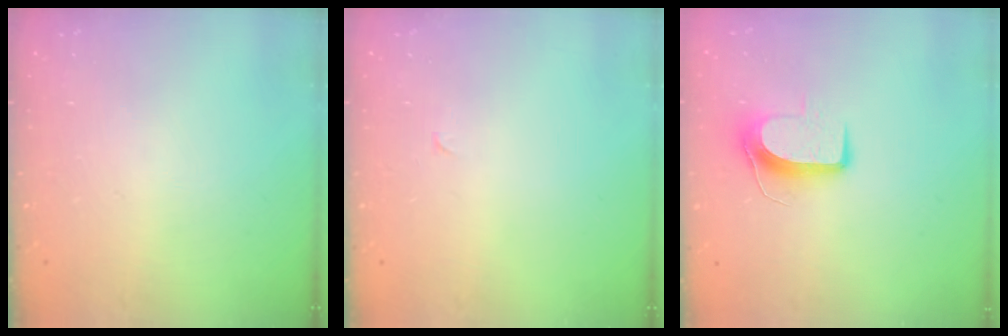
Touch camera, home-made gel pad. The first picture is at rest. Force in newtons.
{"total": 0.0}
{"total": 9.0, "press": 9.0, "slide": 0.2}